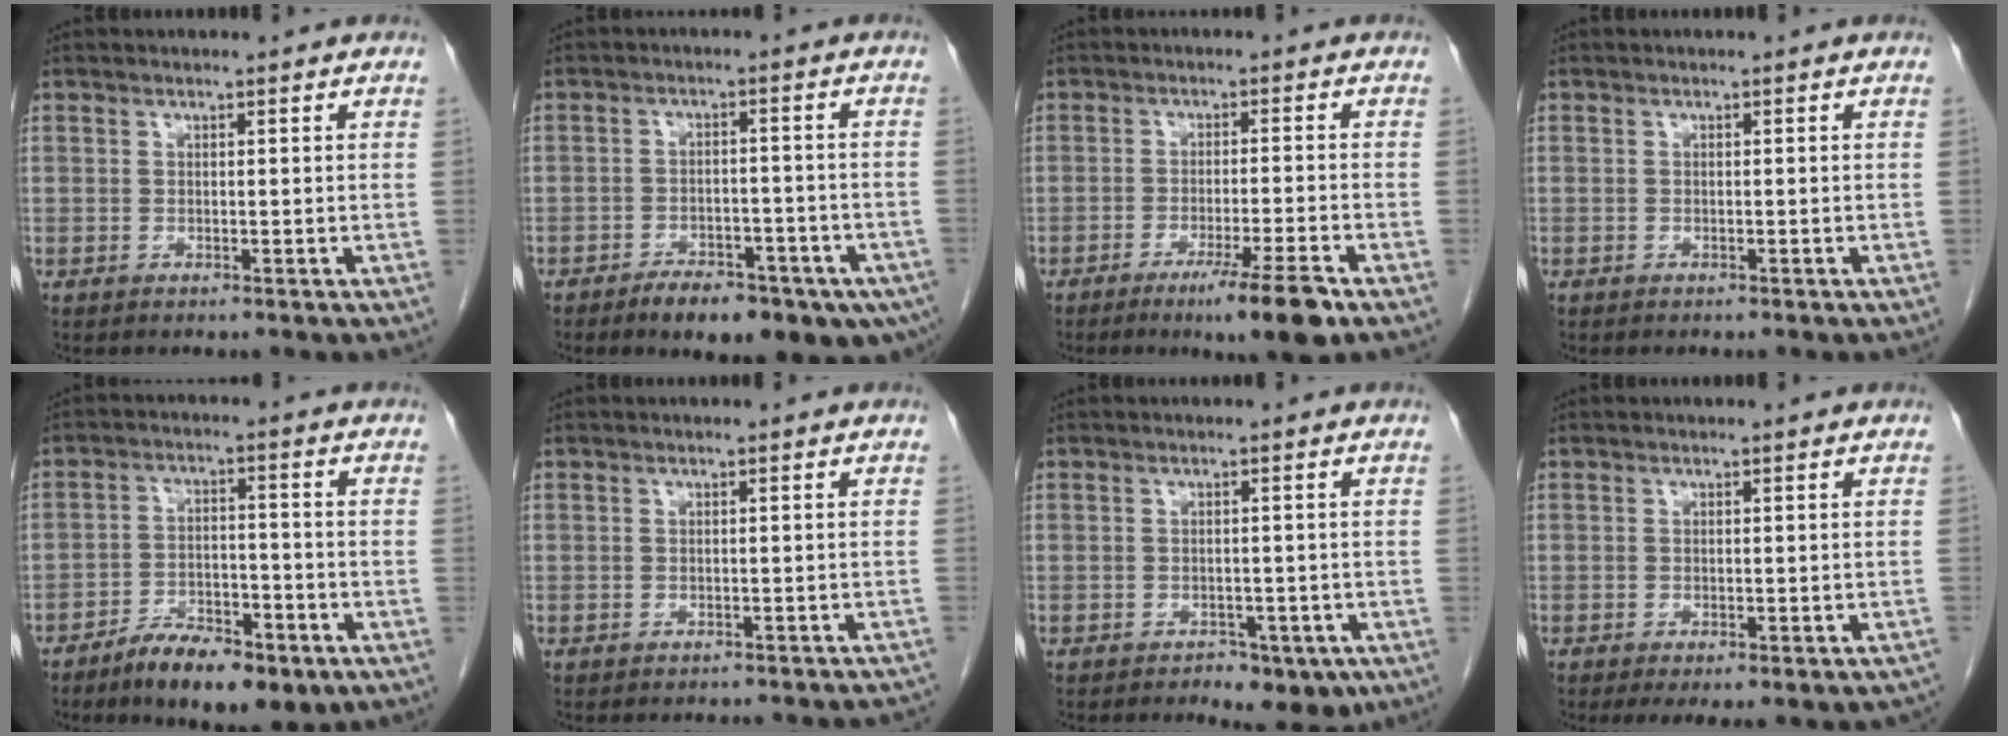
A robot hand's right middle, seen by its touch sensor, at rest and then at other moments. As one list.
[{"total": 12.7, "force": [-8.6, 4.7, 8.0], "torque": [-0.080, 0.007, -0.121]}, {"total": 7.7, "force": [-4.8, -0.4, 6.0], "torque": [-0.092, -0.019, -0.078]}, {"total": 0.0}, {"total": 10.2, "force": [-6.8, 3.6, 6.7], "torque": [-0.106, 0.002, -0.109]}, {"total": 8.8, "force": [-8.1, 2.6, 2.4], "torque": [-0.025, 0.002, -0.078]}, {"total": 5.5, "force": [-3.7, 2.9, 2.8], "torque": [-0.026, 0.005, -0.046]}, {"total": 8.5, "force": [-6.2, 3.3, 4.7], "torque": [-0.059, 0.004, -0.074]}]